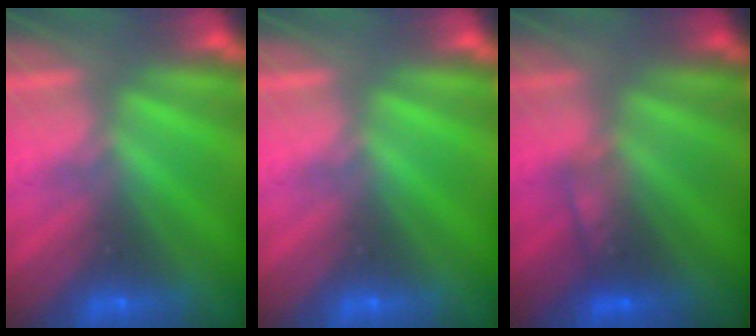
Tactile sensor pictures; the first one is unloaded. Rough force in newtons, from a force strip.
{"total": 0.0}
{"total": 2.3}